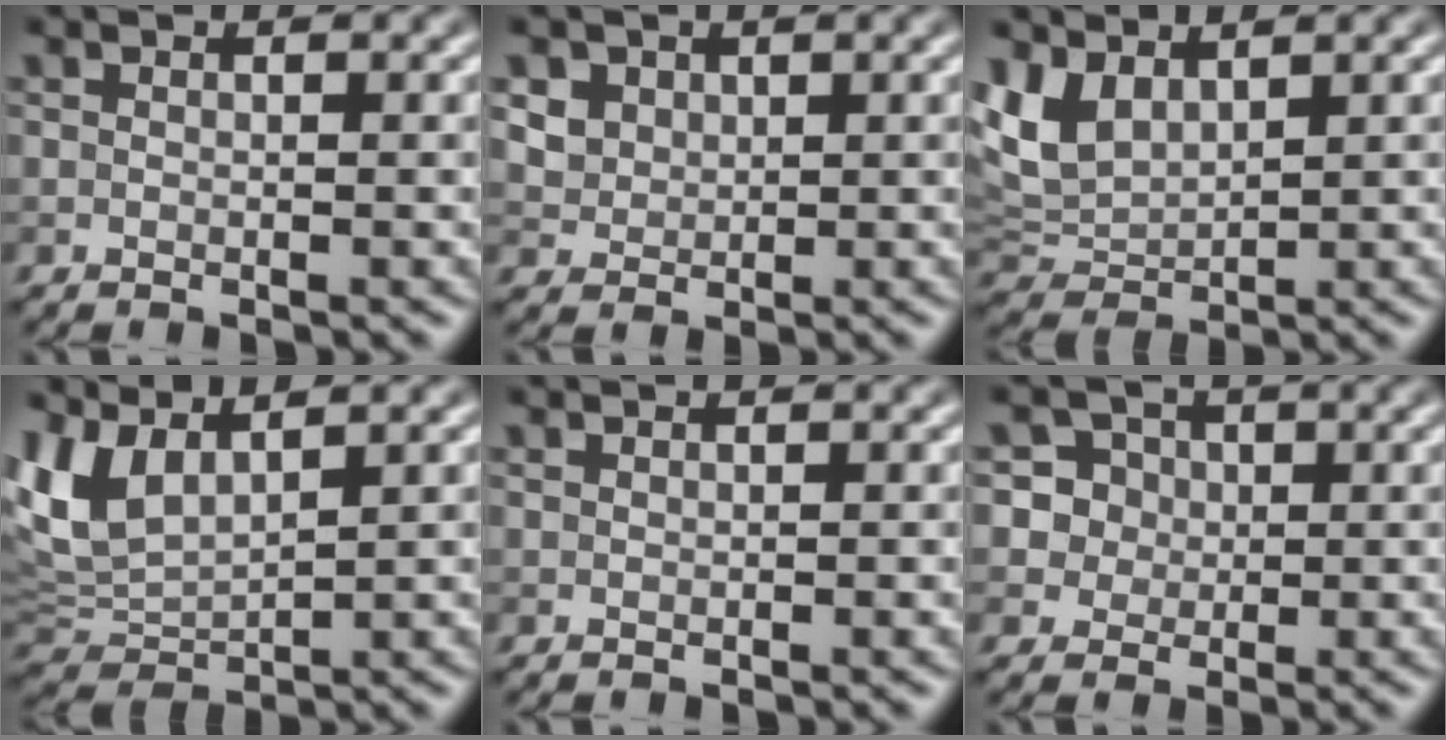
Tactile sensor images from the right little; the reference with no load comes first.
{"total": 3.9, "force": [2.0, 3.0, 1.6], "torque": [-0.049, 0.004, 0.042]}
{"total": 3.9, "force": [2.2, 2.3, 2.3], "torque": [-0.059, 0.001, 0.047]}
{"total": 4.7, "force": [2.3, 2.3, 3.4], "torque": [-0.088, 0.001, 0.051]}
{"total": 0.0}
{"total": 6.4, "force": [1.9, 5.9, 1.8], "torque": [-0.030, 0.038, 0.015]}